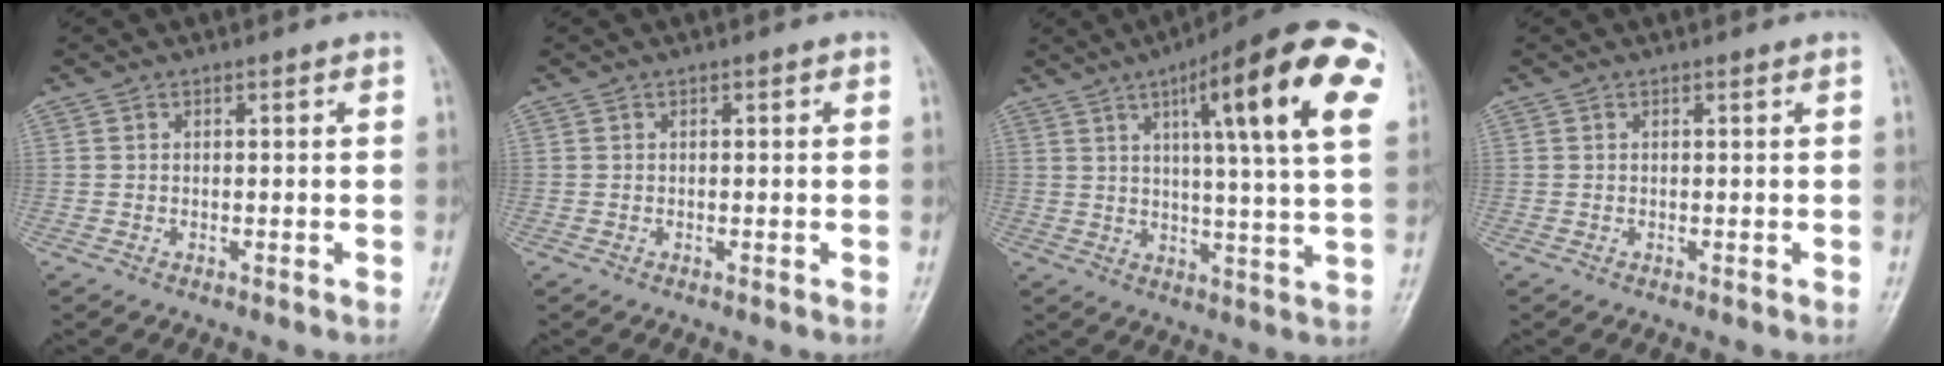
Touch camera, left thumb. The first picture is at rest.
{"total": 0.6, "force": [0.1, 0.4, 0.5], "torque": [0.000, 0.002, -0.001]}
{"total": 22.4, "force": [8.3, 4.0, 20.5], "torque": [-0.271, -0.004, 0.108]}
{"total": 0.0}